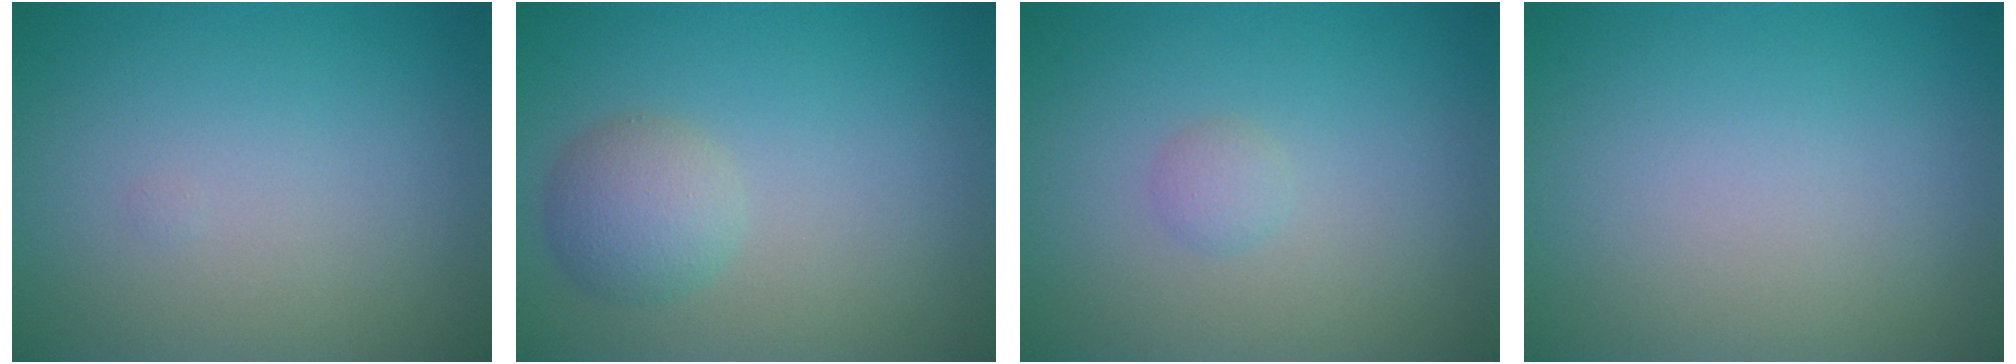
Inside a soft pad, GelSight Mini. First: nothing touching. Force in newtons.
{"total": 2.9, "press": 2.9, "slide": 0.0}
{"total": 0.9, "press": 0.9, "slide": 0.0}
{"total": 0.0}